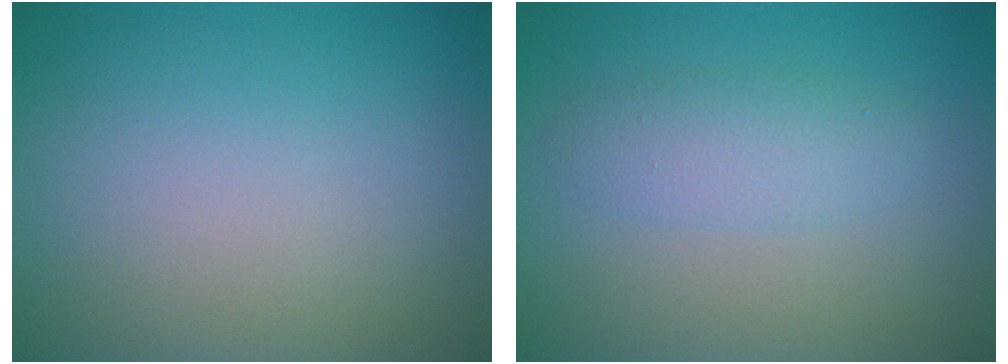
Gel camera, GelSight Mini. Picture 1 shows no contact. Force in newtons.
{"total": 2.4, "press": 2.4, "slide": 0.0}